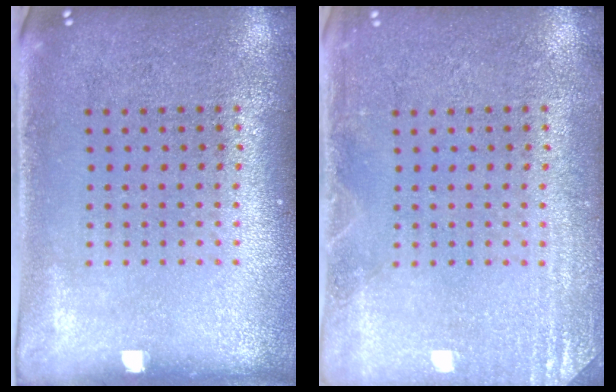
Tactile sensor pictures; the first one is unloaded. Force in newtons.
{"total": 2.2, "press": 2.1, "slide": 0.3}